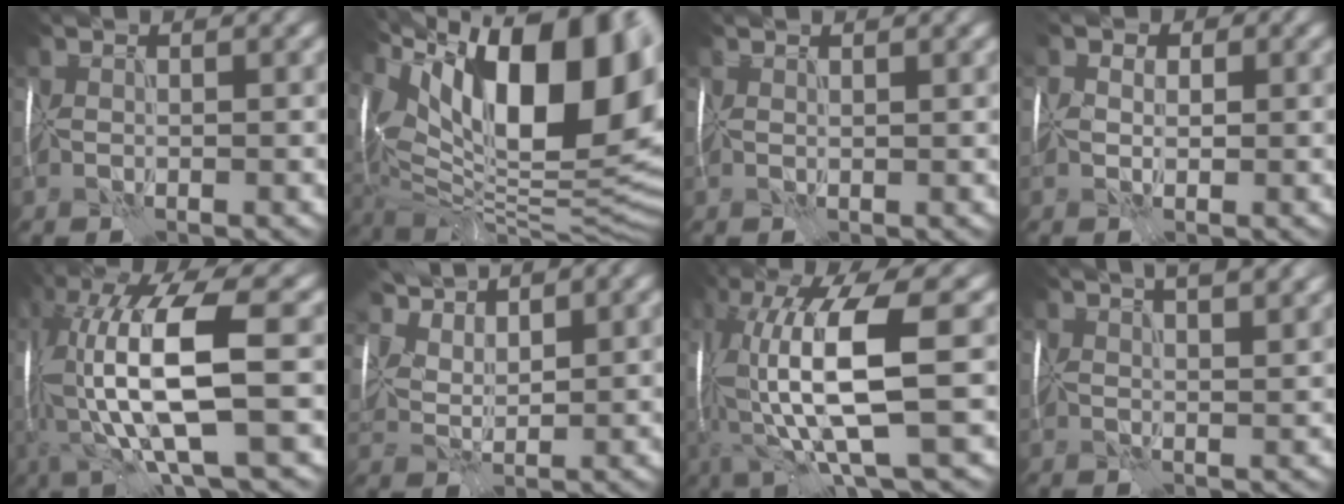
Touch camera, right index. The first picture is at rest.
{"total": 18.0, "force": [6.7, 7.5, 14.9], "torque": [-0.225, 0.043, 0.117]}
{"total": 1.2, "force": [1.2, 0.1, 0.1], "torque": [-0.007, 0.008, 0.010]}
{"total": 1.3, "force": [0.5, 1.2, -0.1], "torque": [-0.007, 0.010, 0.005]}
{"total": 12.8, "force": [0.7, 3.9, 12.2], "torque": [-0.275, 0.005, 0.024]}
{"total": 6.4, "force": [6.0, 2.0, 1.1], "torque": [-0.057, 0.001, 0.120]}
{"total": 11.2, "force": [1.0, 2.8, 10.8], "torque": [-0.224, 0.001, 0.029]}
{"total": 8.7, "force": [5.4, 3.6, 5.8], "torque": [-0.039, 0.058, 0.043]}